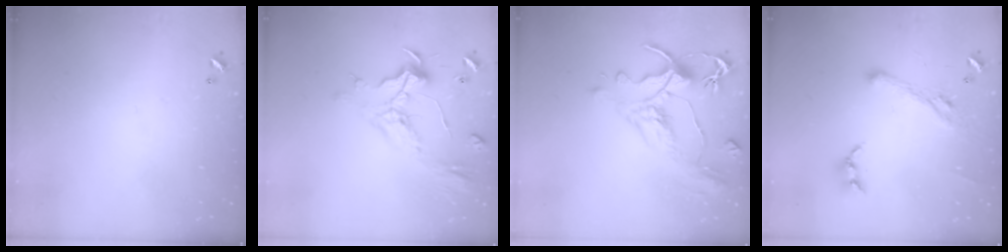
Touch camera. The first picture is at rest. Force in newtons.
{"total": 1.1, "press": 0.5, "slide": 1.0}
{"total": 1.5, "press": 0.2, "slide": 1.5}
{"total": 5.1, "press": 5.0, "slide": 1.0}